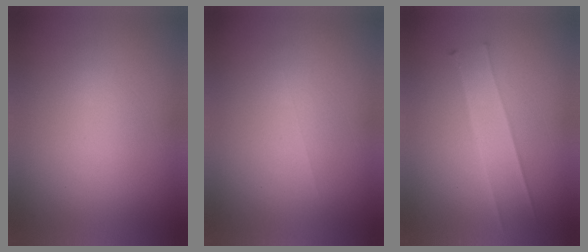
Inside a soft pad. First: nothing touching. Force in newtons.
{"total": 1.2}
{"total": 2.0}